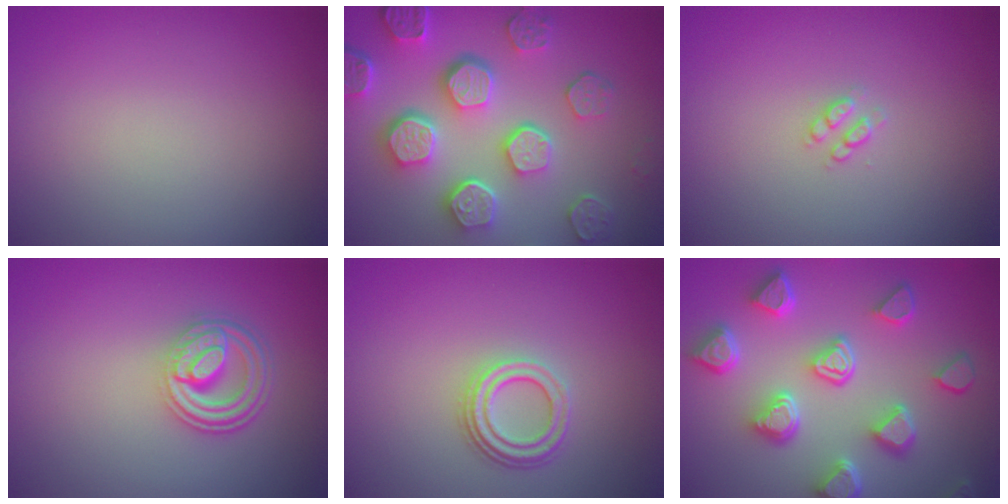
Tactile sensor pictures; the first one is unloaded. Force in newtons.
{"total": 8.1, "press": 6.1, "slide": 5.3}
{"total": 1.2, "press": 1.1, "slide": 0.3}
{"total": 4.5, "press": 3.4, "slide": 2.9}
{"total": 3.3, "press": 2.4, "slide": 2.3}
{"total": 7.2, "press": 5.9, "slide": 4.2}